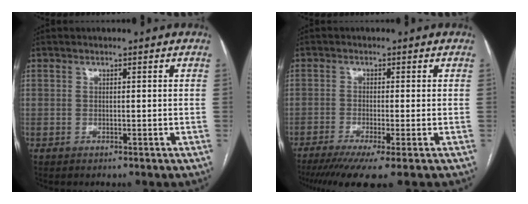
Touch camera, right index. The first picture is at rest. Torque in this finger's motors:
{"motor_torque": [1.07, -1.08, 0.56, 0.14]}